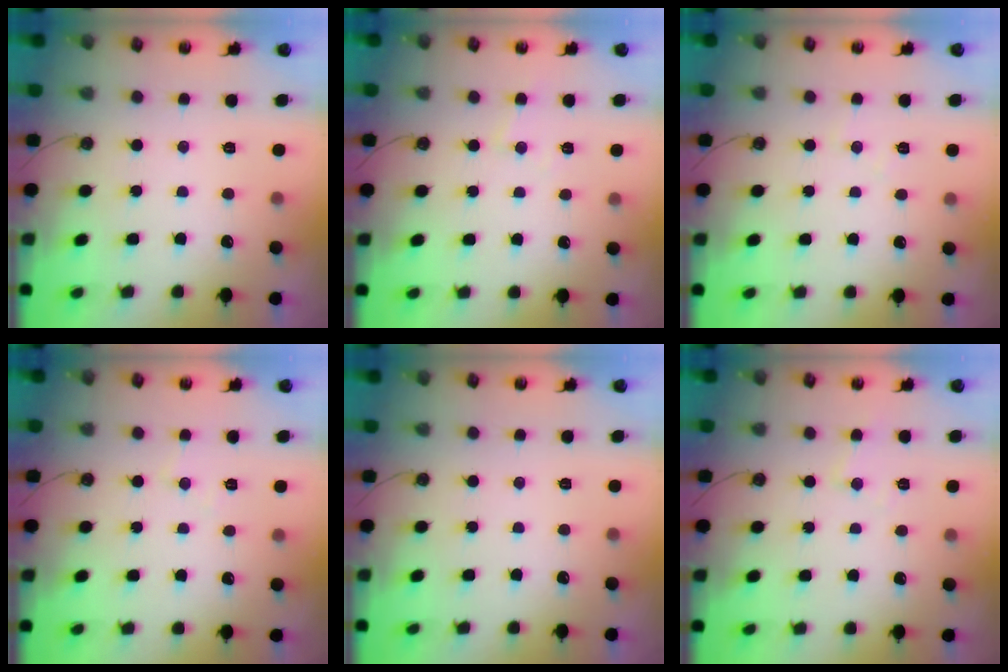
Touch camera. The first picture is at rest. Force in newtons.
{"total": 4.9, "press": 4.8, "slide": 0.6}
{"total": 5.5, "press": 5.5, "slide": 0.8}
{"total": 5.4, "press": 5.4, "slide": 0.8}
{"total": 0.0}
{"total": 6.0, "press": 6.0, "slide": 0.7}